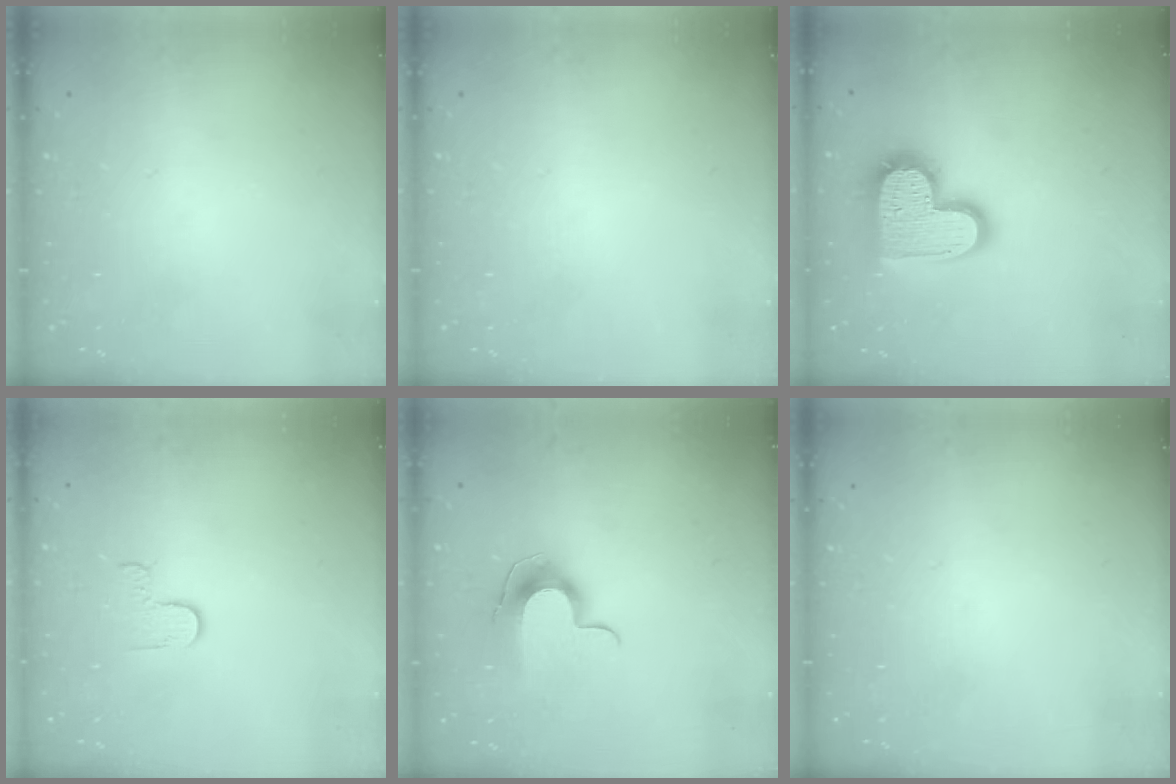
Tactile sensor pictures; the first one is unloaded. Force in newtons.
{"total": 0.0}
{"total": 17.1, "press": 17.1, "slide": 1.1}
{"total": 2.7, "press": 2.6, "slide": 0.4}
{"total": 9.9, "press": 9.9, "slide": 0.1}
{"total": 0.0}